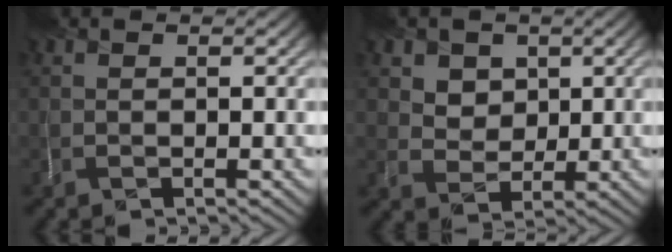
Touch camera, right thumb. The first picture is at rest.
{"total": 4.5, "force": [2.5, 3.6, 1.0], "torque": [-0.040, -0.025, 0.060]}